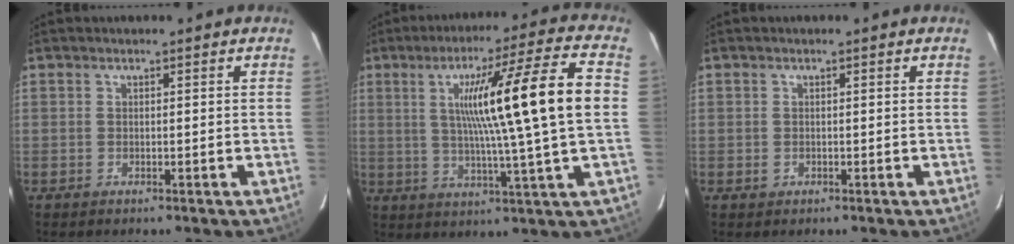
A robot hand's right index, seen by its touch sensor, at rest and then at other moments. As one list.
[{"total": 17.8, "force": [2.3, -1.7, 17.6], "torque": [-0.275, 0.008, 0.031]}, {"total": 0.9, "force": [-0.2, 0.8, 0.1], "torque": [0.001, 0.003, -0.001]}]